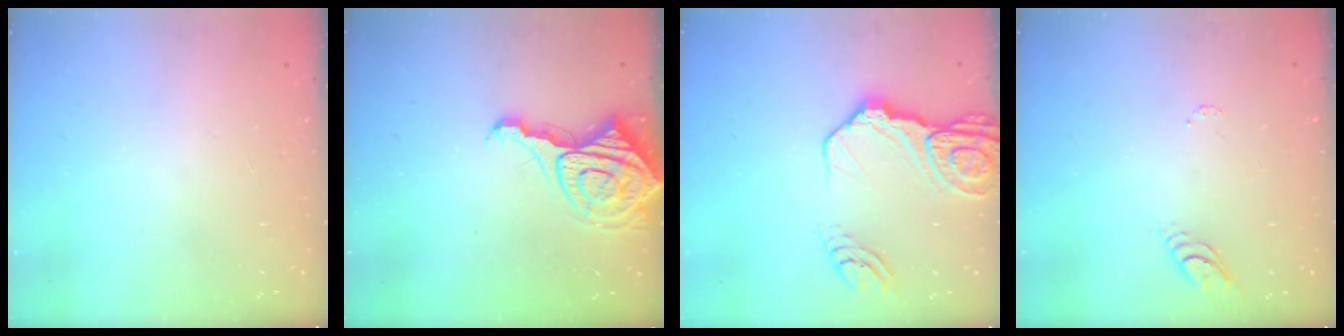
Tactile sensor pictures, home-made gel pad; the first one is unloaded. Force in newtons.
{"total": 11.5, "press": 11.5, "slide": 1.0}
{"total": 16.7, "press": 16.6, "slide": 1.9}
{"total": 3.8, "press": 3.8, "slide": 0.4}